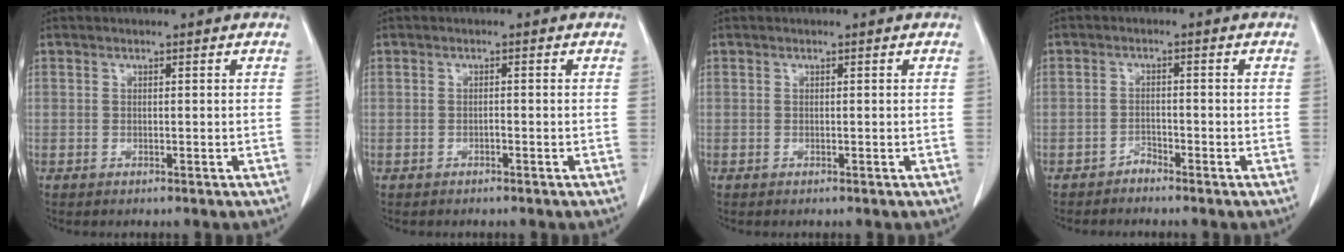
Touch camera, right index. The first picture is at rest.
{"total": 0.6, "force": [-0.4, 0.2, 0.3], "torque": [-0.009, 0.001, -0.008]}
{"total": 0.0}
{"total": 1.4, "force": [-1.4, 0.4, 0.1], "torque": [0.006, 0.002, -0.025]}